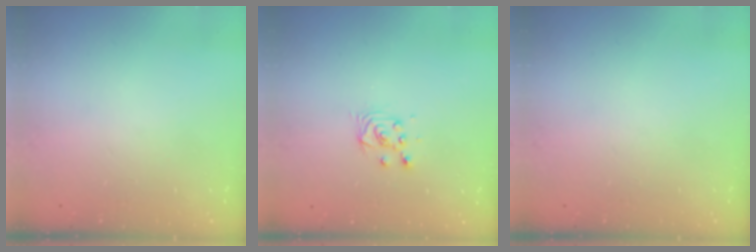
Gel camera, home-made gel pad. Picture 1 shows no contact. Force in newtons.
{"total": 4.2, "press": 4.2, "slide": 0.5}
{"total": 0.0}